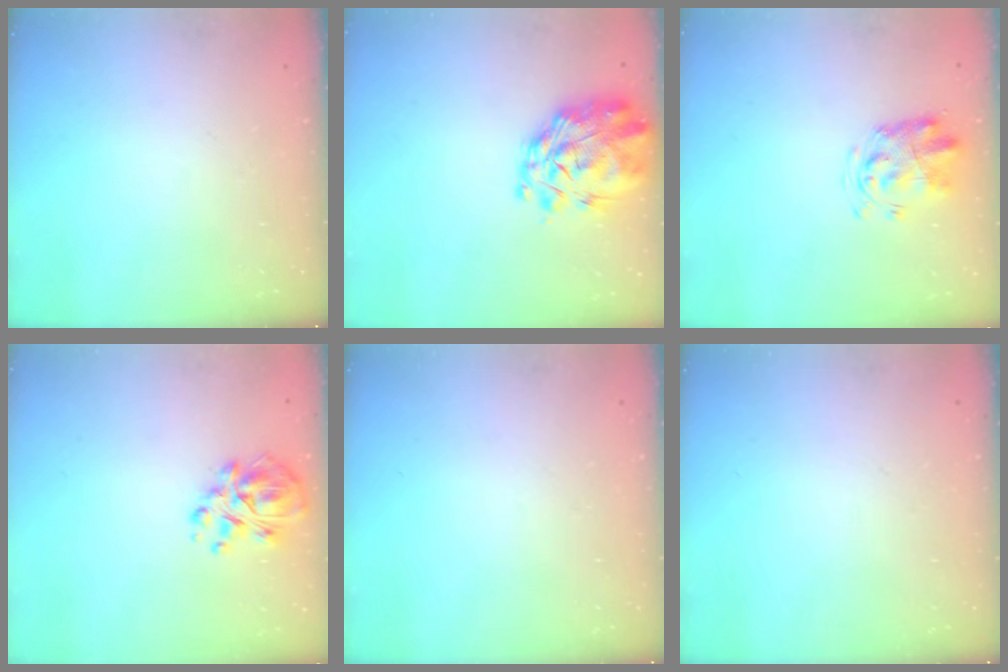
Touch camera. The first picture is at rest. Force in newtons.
{"total": 4.8, "press": 4.2, "slide": 2.3}
{"total": 3.3, "press": 3.2, "slide": 0.8}
{"total": 9.6, "press": 9.0, "slide": 3.1}
{"total": 0.0}
{"total": 0.0}